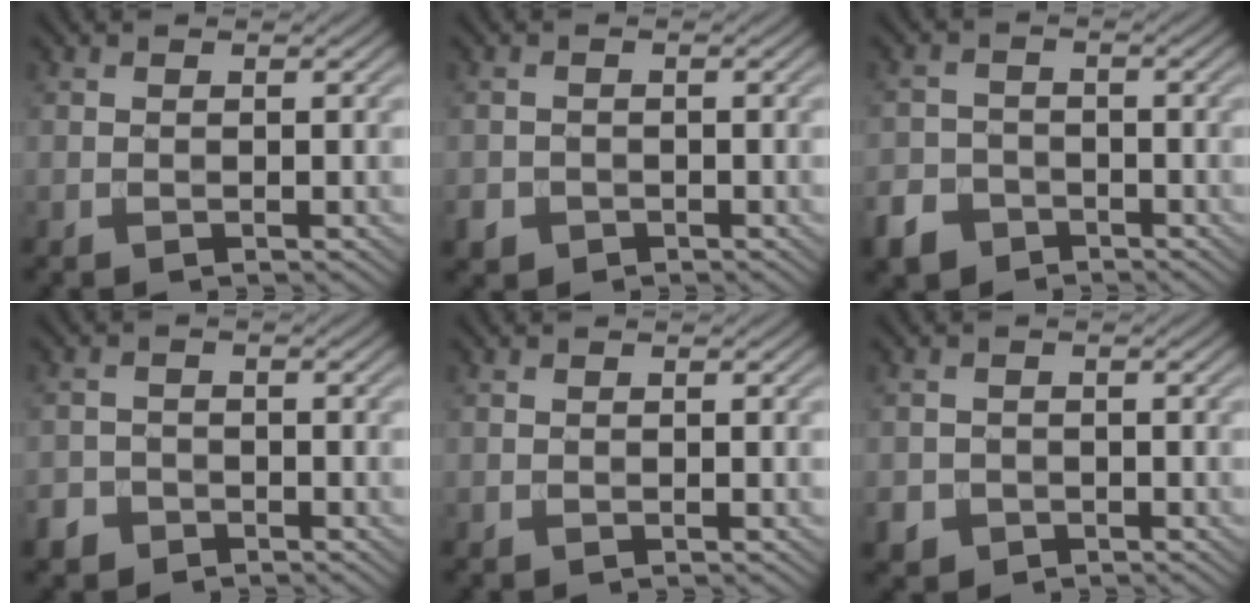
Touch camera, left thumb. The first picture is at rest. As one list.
[{"total": 2.2, "force": [-1.2, 1.8, 0.6], "torque": [-0.014, -0.010, -0.026]}, {"total": 4.7, "force": [-3.2, 3.2, 1.5], "torque": [-0.033, -0.004, -0.064]}, {"total": 2.8, "force": [-1.9, 1.9, 0.6], "torque": [-0.012, -0.002, -0.043]}, {"total": 0.0}, {"total": 2.5, "force": [-1.3, 2.0, 0.6], "torque": [-0.016, -0.011, -0.028]}]